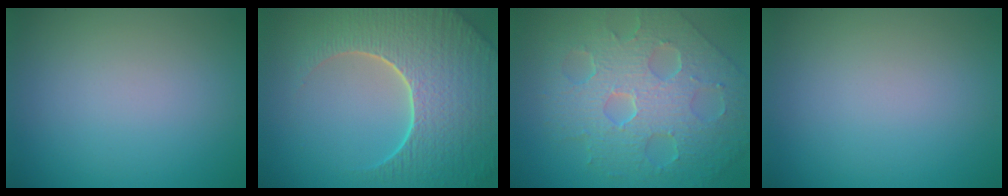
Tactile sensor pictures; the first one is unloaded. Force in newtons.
{"total": 9.1, "press": 6.5, "slide": 6.3}
{"total": 8.7, "press": 6.1, "slide": 6.1}
{"total": 0.0}